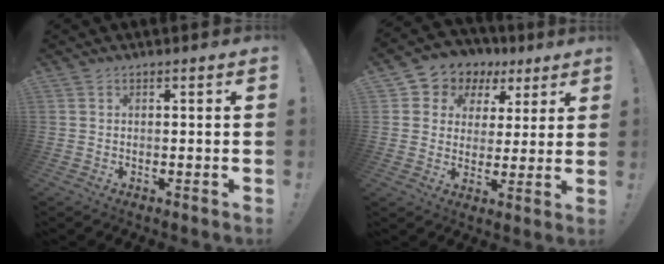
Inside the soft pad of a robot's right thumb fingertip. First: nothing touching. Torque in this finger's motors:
{"motor_torque": [-0.06, 0.10, -0.20, 0.36, 0.16]}